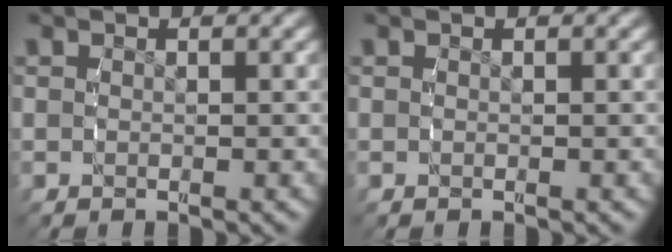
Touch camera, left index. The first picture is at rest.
{"total": 0.0}